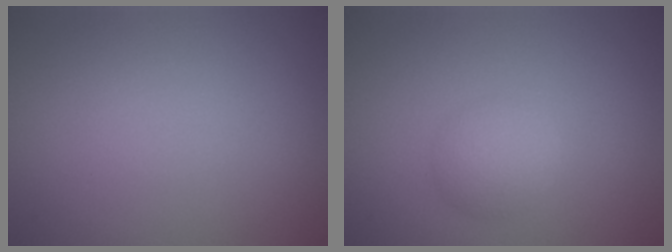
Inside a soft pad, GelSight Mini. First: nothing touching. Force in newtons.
{"total": 2.6, "press": 2.6, "slide": 0.1}